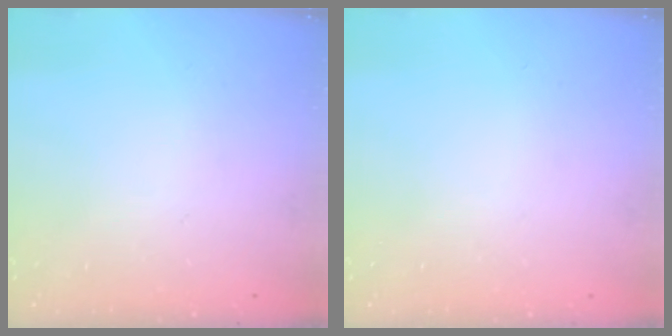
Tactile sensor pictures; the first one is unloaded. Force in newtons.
{"total": 0.0}